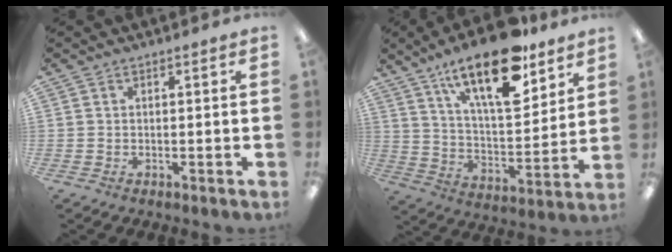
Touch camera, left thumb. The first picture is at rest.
{"total": 20.9, "force": [14.0, 7.7, 13.5], "torque": [-0.215, -0.081, 0.232]}